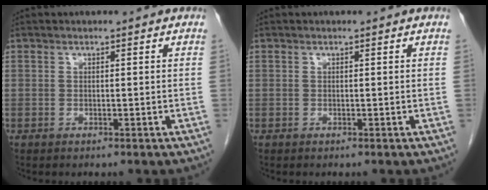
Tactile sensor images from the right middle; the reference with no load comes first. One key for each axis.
{"total": 0.0}